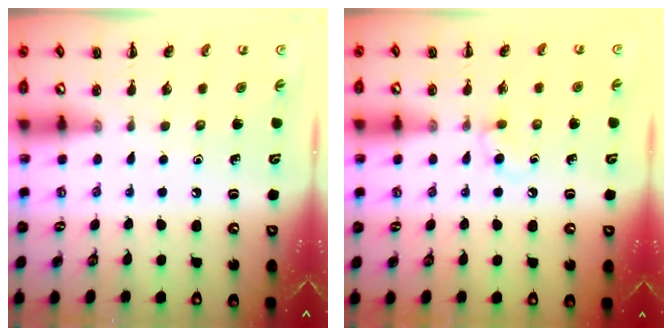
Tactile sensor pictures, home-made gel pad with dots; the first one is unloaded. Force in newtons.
{"total": 2.9, "press": 2.6, "slide": 1.3}